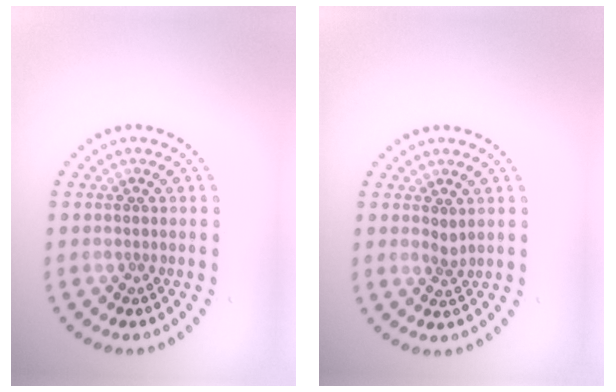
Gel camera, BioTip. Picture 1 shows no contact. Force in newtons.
{"total": 1.0, "press": 0.5, "slide": 0.8}